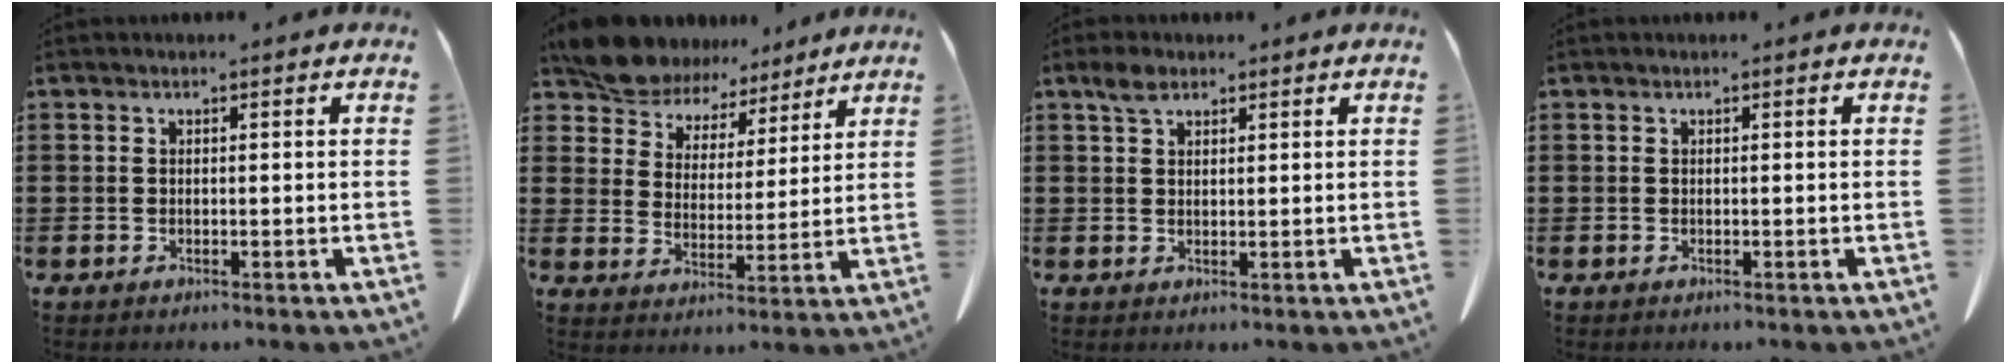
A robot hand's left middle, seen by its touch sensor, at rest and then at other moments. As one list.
[{"total": 8.8, "force": [8.0, 3.3, 1.6], "torque": [-0.078, -0.036, 0.152]}, {"total": 2.8, "force": [1.9, 1.5, 1.5], "torque": [-0.034, 0.004, 0.037]}, {"total": 0.0}]